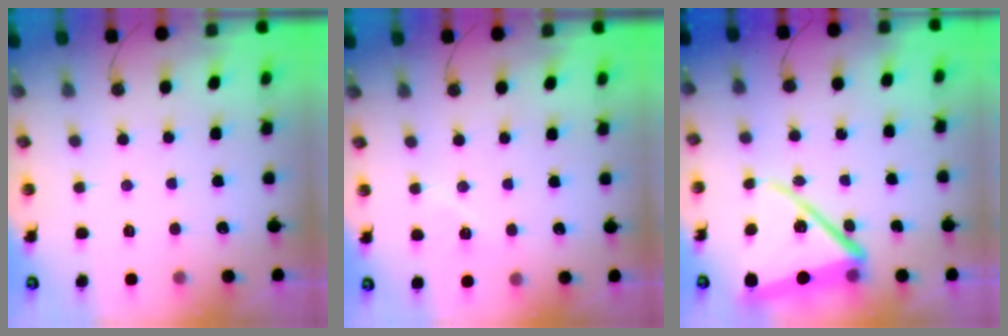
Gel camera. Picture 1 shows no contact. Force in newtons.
{"total": 5.5, "press": 5.3, "slide": 1.5}
{"total": 16.5, "press": 16.5, "slide": 1.1}